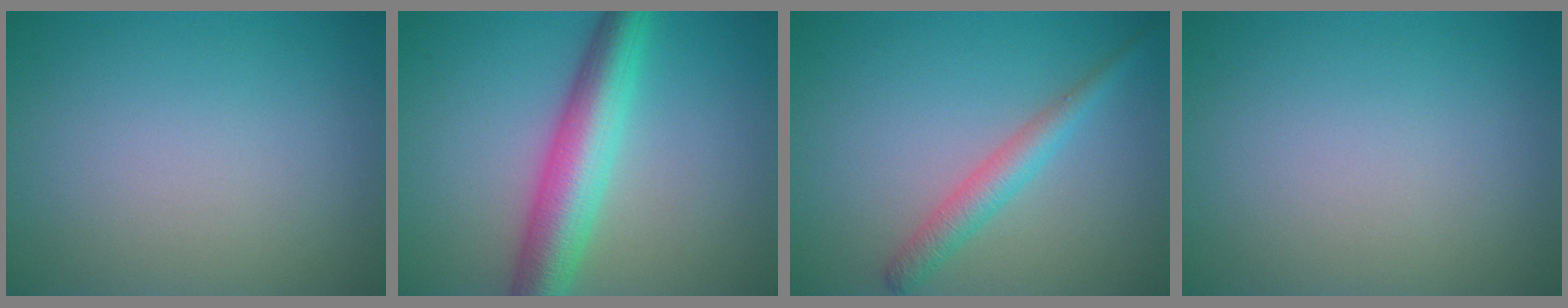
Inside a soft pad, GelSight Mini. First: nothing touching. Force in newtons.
{"total": 6.6, "press": 6.6, "slide": 0.1}
{"total": 2.7, "press": 2.7, "slide": 0.1}
{"total": 0.0}